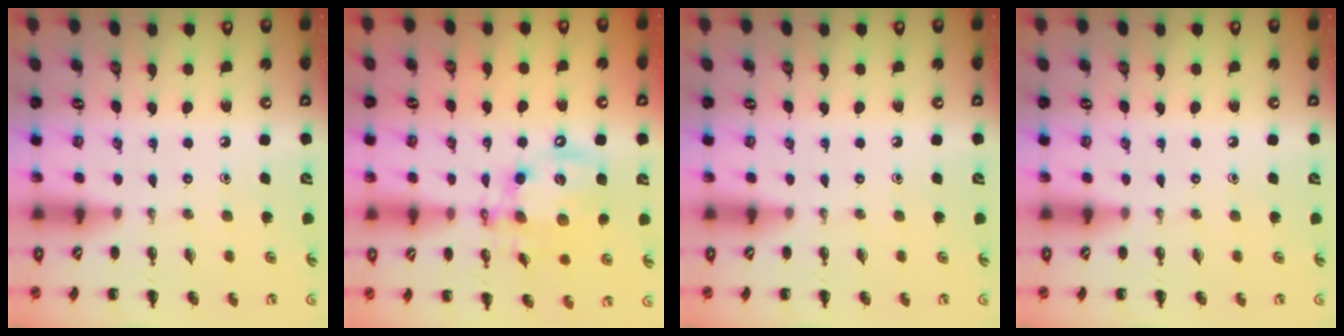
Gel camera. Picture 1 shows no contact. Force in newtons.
{"total": 13.8, "press": 13.4, "slide": 3.1}
{"total": 0.0}
{"total": 0.0}